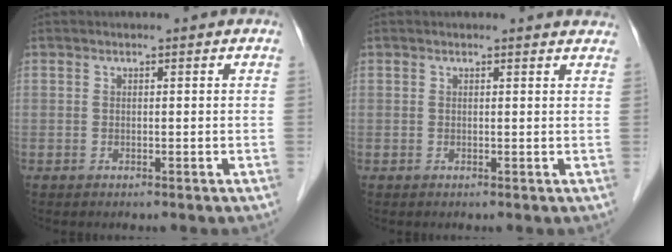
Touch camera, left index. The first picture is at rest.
{"total": 3.5, "force": [3.4, 0.6, 0.6], "torque": [-0.007, -0.004, 0.019]}